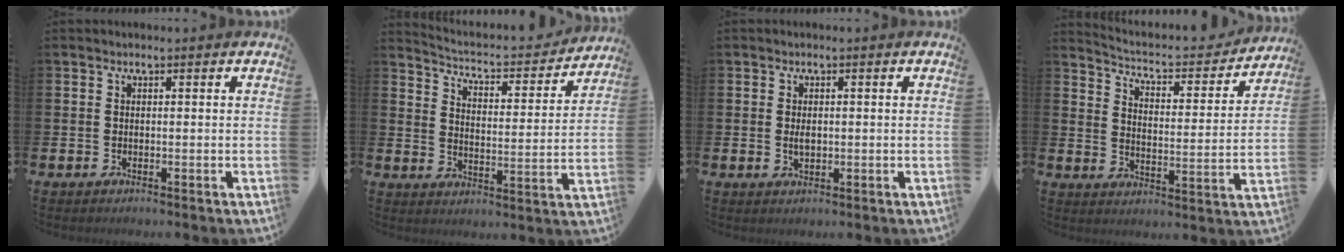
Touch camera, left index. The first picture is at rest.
{"total": 4.4, "force": [4.1, 1.1, 1.0], "torque": [-0.048, -0.036, 0.062]}
{"total": 1.7, "force": [0.1, 0.9, 1.4], "torque": [-0.025, 0.004, 0.000]}
{"total": 4.9, "force": [4.4, 1.3, 1.5], "torque": [-0.058, -0.034, 0.068]}